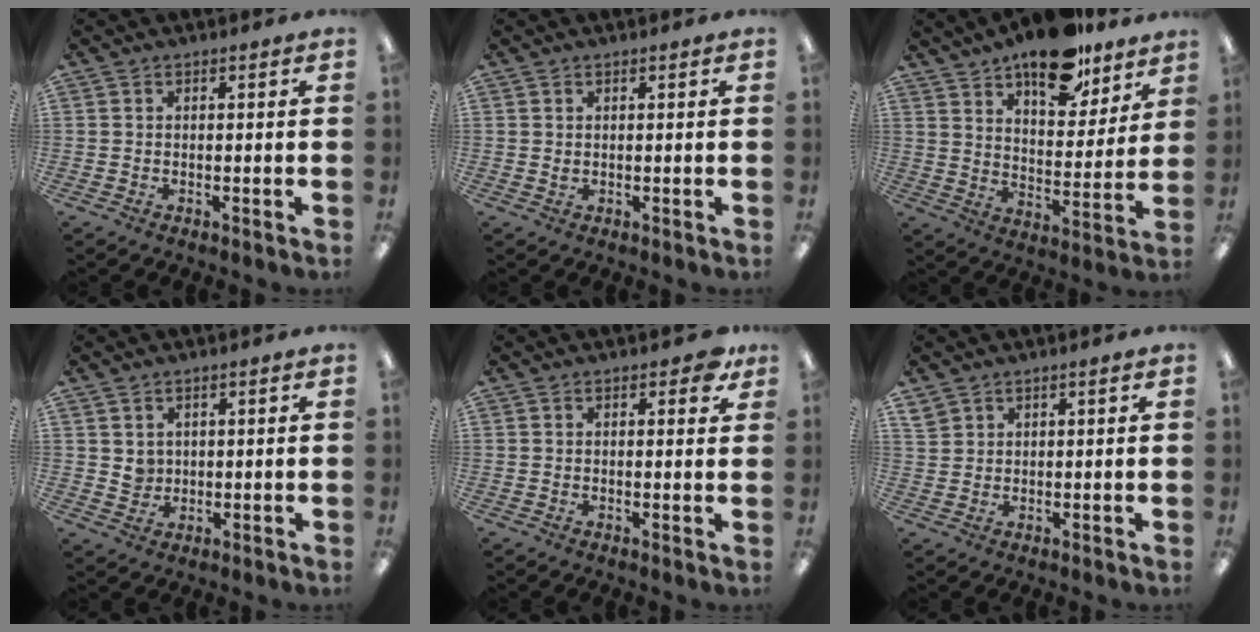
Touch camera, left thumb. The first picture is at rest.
{"total": 0.7, "force": [0.4, 0.4, 0.5], "torque": [-0.012, 0.001, 0.007]}
{"total": 16.3, "force": [12.4, 6.8, 8.0], "torque": [-0.106, -0.078, 0.213]}
{"total": 2.9, "force": [1.6, 2.4, 0.3], "torque": [-0.004, -0.004, 0.029]}
{"total": 3.7, "force": [2.2, 1.6, 2.6], "torque": [-0.032, -0.003, 0.034]}
{"total": 2.9, "force": [2.1, 1.6, 1.3], "torque": [-0.029, 0.000, 0.040]}